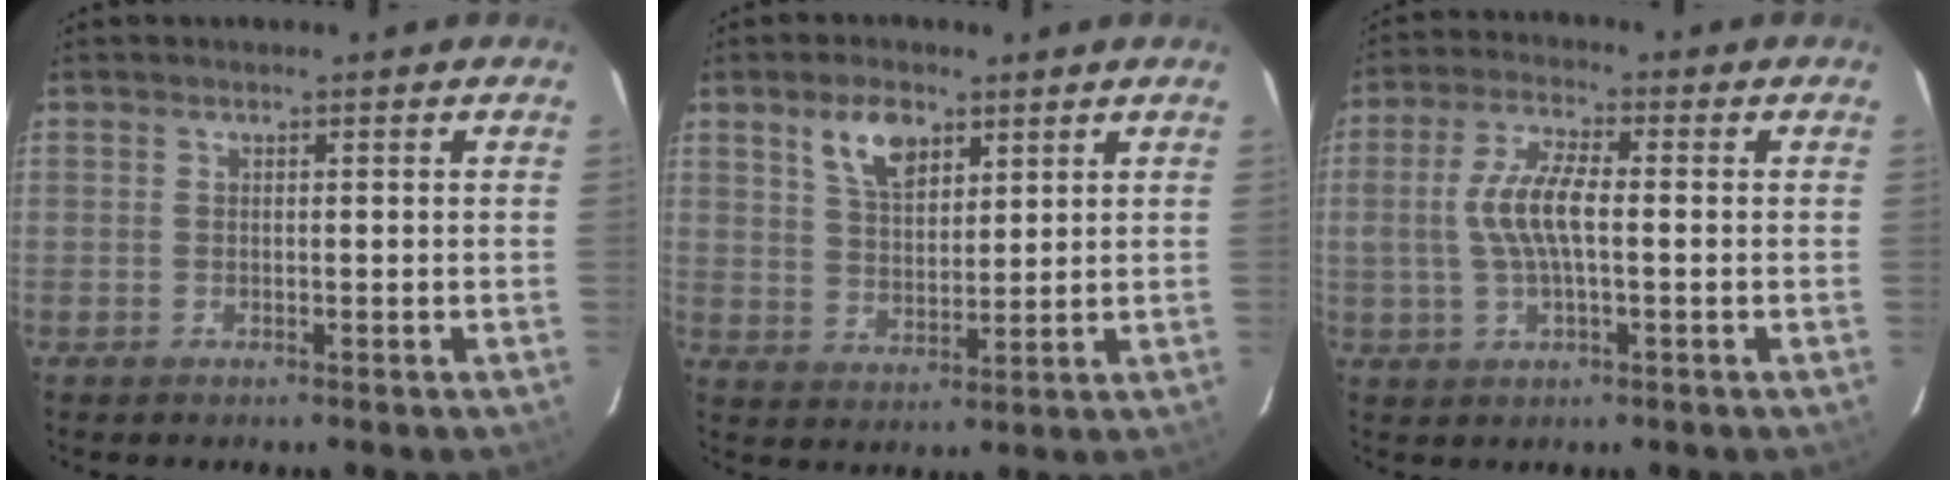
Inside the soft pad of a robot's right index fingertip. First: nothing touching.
{"total": 7.8, "force": [4.5, 4.0, 5.0], "torque": [-0.089, 0.009, 0.086]}
{"total": 8.3, "force": [-0.2, 2.9, 7.8], "torque": [-0.156, 0.007, -0.002]}